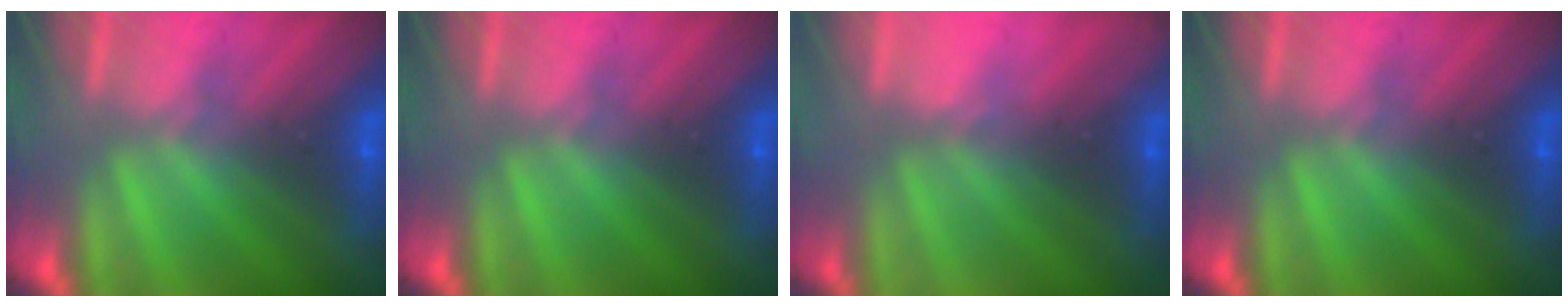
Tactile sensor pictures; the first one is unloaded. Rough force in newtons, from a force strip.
{"total": 0.0}
{"total": 2.3}
{"total": 0.0}